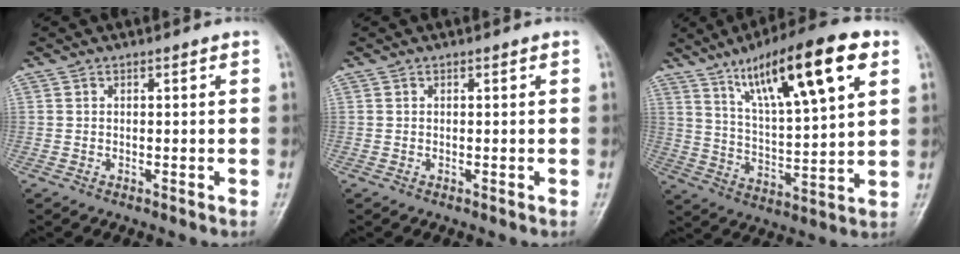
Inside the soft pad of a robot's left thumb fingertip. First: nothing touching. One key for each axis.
{"total": 0.0}
{"total": 20.0, "fx": 9.9, "fy": 5.0, "fz": 16.6, "tx": -0.249, "ty": -0.025, "tz": 0.167}